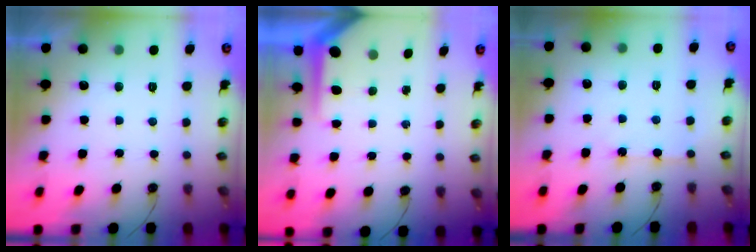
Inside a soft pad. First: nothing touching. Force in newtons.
{"total": 6.7, "press": 6.7, "slide": 0.8}
{"total": 3.9, "press": 3.8, "slide": 0.6}